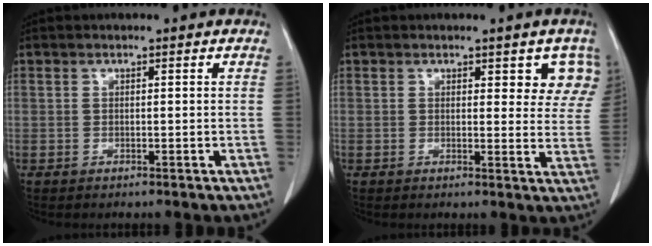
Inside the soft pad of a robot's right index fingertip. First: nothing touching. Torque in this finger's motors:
{"motor_torque": [0.15, 0.10, 0.03, 0.02]}